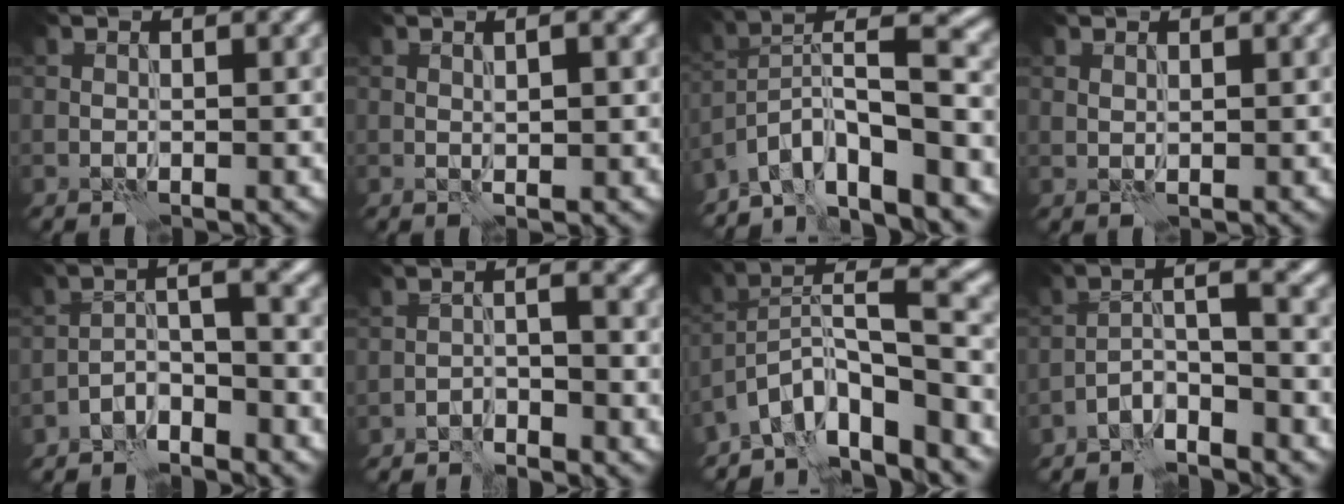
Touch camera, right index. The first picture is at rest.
{"total": 2.0, "force": [0.5, 0.2, 2.0], "torque": [-0.025, -0.001, 0.009]}
{"total": 10.0, "force": [-7.1, 2.2, 6.7], "torque": [-0.090, 0.016, -0.127]}
{"total": 0.6, "force": [0.5, 0.2, 0.3], "torque": [-0.010, 0.001, 0.010]}
{"total": 3.6, "force": [-2.8, 0.9, 2.0], "torque": [-0.035, 0.014, -0.060]}
{"total": 1.9, "force": [-1.6, 0.3, 1.1], "torque": [-0.018, 0.006, -0.034]}
{"total": 8.7, "force": [-6.0, 2.4, 5.9], "torque": [-0.079, 0.009, -0.114]}
{"total": 4.0, "force": [-2.9, 0.8, 2.7], "torque": [-0.044, 0.012, -0.060]}